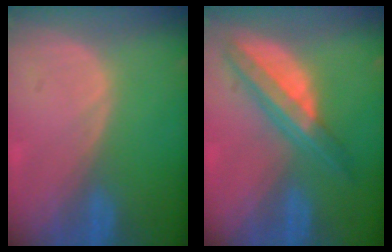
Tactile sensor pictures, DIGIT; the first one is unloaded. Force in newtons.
{"total": 7.5, "press": 6.3, "slide": 4.0}